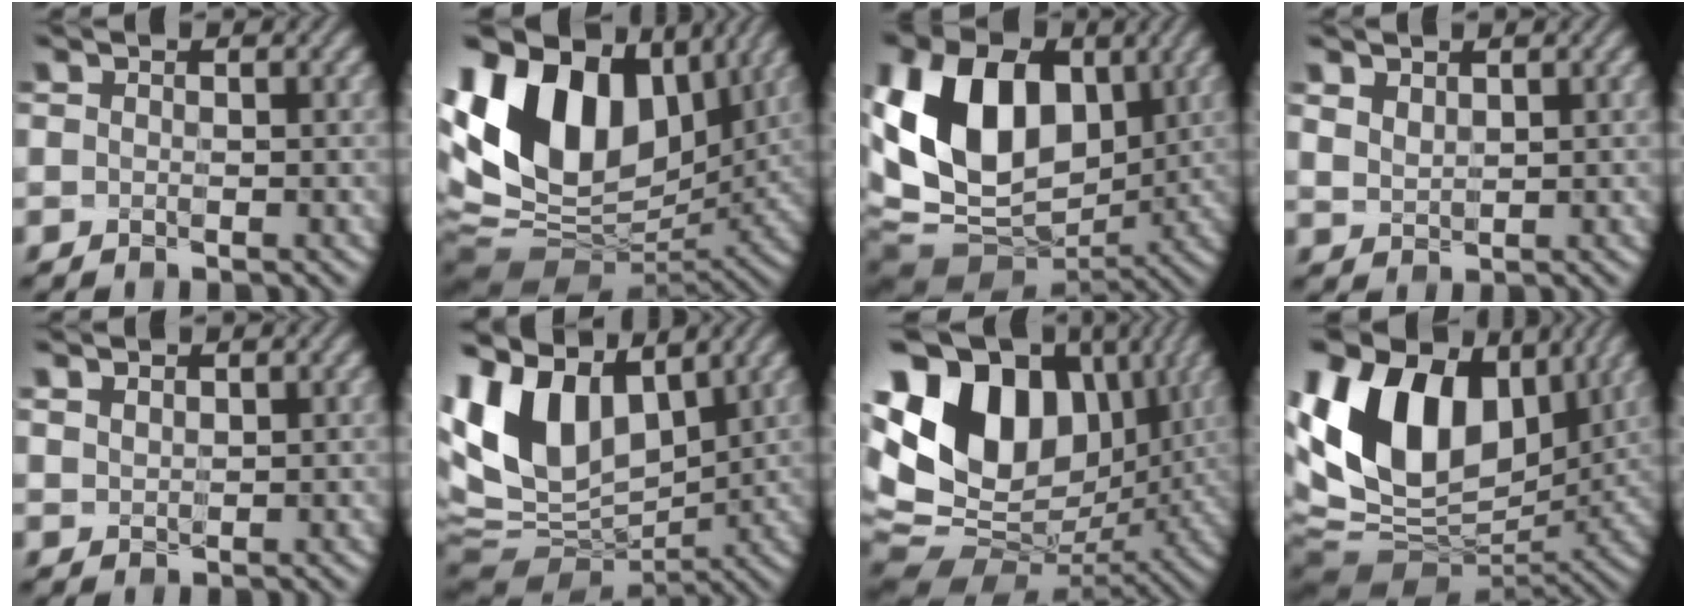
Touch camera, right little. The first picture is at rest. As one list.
[{"total": 15.4, "force": [4.3, 10.3, 10.7], "torque": [-0.211, 0.016, 0.075]}, {"total": 14.0, "force": [2.1, 9.8, 9.8], "torque": [-0.207, 0.006, 0.042]}, {"total": 3.1, "force": [1.7, 2.0, 1.6], "torque": [-0.040, 0.017, 0.028]}, {"total": 2.4, "force": [1.6, 1.5, 1.1], "torque": [-0.035, 0.017, 0.022]}, {"total": 10.5, "force": [4.0, 6.6, 7.1], "torque": [-0.170, 0.013, 0.069]}, {"total": 16.9, "force": [4.4, 11.8, 11.3], "torque": [-0.222, 0.028, 0.074]}, {"total": 14.2, "force": [3.6, 9.3, 10.1], "torque": [-0.200, 0.015, 0.065]}]